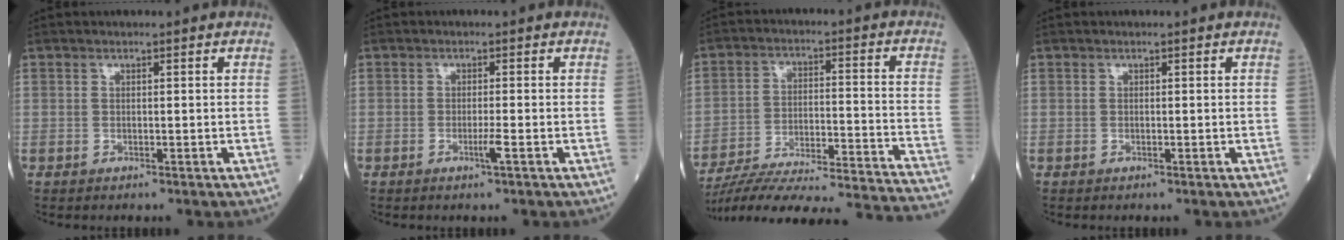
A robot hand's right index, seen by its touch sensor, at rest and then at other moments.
{"total": 1.7, "force": [-0.8, -0.3, 1.5], "torque": [-0.030, -0.004, -0.016]}
{"total": 29.9, "force": [-27.6, -0.1, 11.5], "torque": [-0.110, -0.040, -0.380]}
{"total": 0.0}